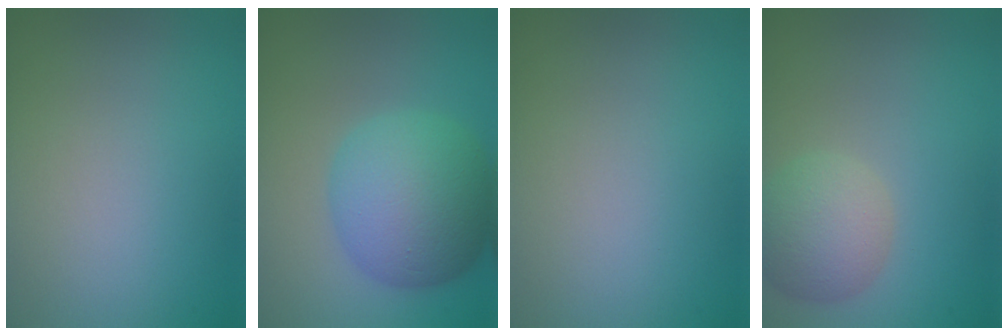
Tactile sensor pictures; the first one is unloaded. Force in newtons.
{"total": 8.2, "press": 8.2, "slide": 0.2}
{"total": 0.0}
{"total": 4.1, "press": 4.1, "slide": 0.2}